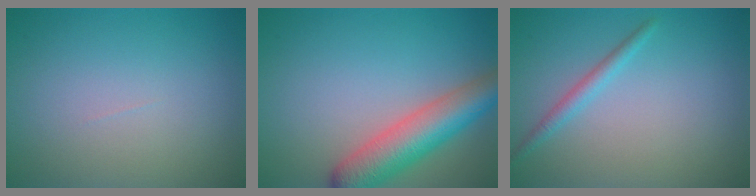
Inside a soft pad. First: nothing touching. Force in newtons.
{"total": 6.5, "press": 6.5, "slide": 0.3}
{"total": 1.6, "press": 1.6, "slide": 0.1}